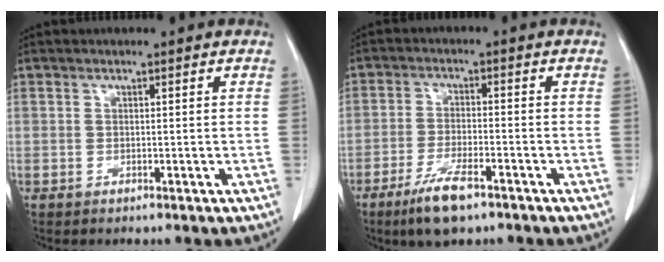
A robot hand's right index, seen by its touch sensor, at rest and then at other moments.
{"total": 7.2, "force": [-4.8, 1.4, 5.2], "torque": [-0.104, -0.013, -0.083]}